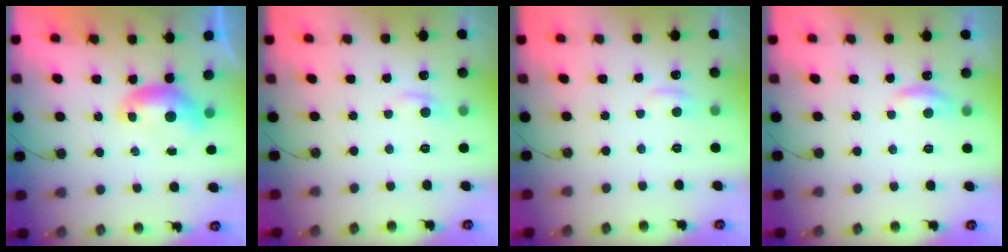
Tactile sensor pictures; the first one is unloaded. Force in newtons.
{"total": 0.6, "press": 0.3, "slide": 0.6}
{"total": 0.8, "press": 0.1, "slide": 0.8}
{"total": 1.6, "press": 1.5, "slide": 0.5}